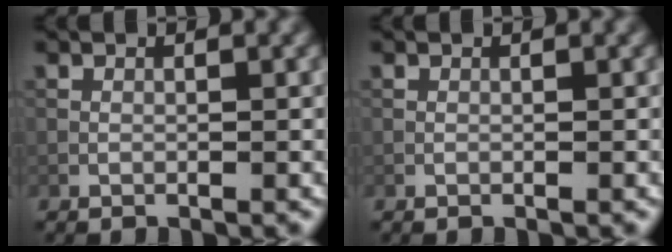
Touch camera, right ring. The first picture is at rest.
{"total": 0.0}